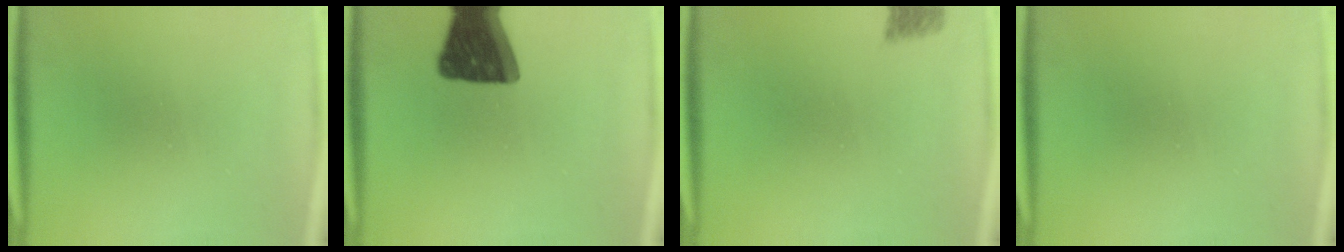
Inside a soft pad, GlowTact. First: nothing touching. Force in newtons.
{"total": 17.1}
{"total": 2.7}
{"total": 0.0}